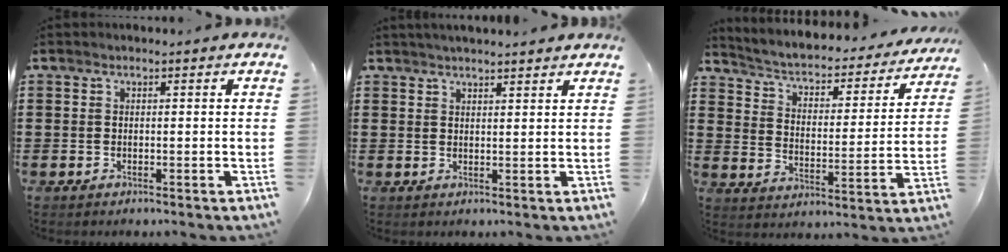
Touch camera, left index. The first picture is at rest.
{"total": 2.1, "force": [2.0, -0.2, 0.4], "torque": [-0.011, -0.001, 0.039]}
{"total": 2.6, "force": [2.0, 0.9, 1.3], "torque": [-0.042, -0.026, 0.022]}